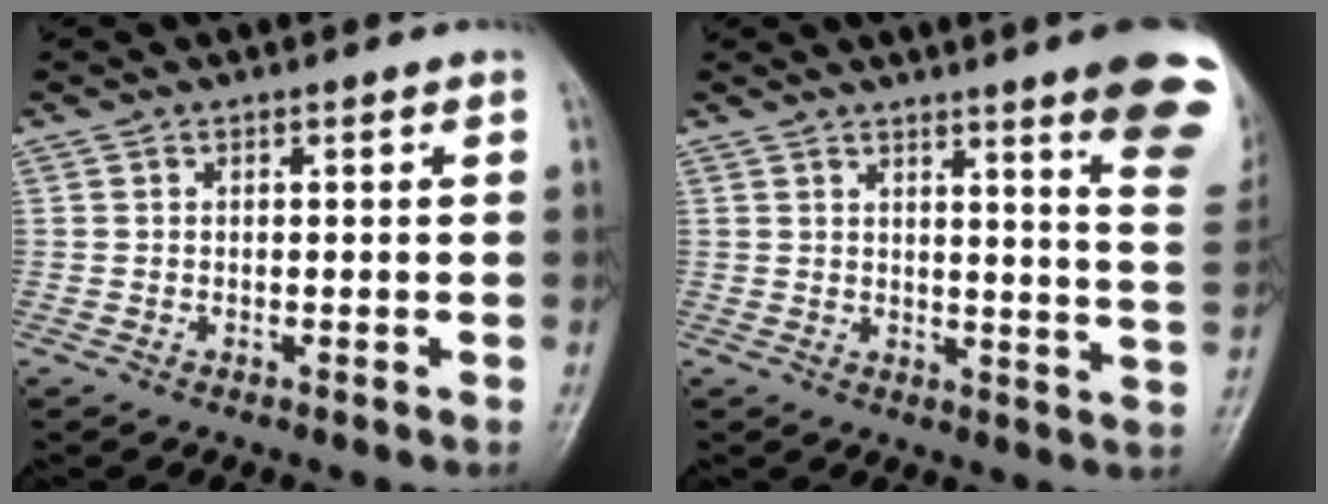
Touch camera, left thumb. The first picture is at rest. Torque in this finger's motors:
{"motor_torque": [2.84, 1.65, 1.37, -1.40, 0.10]}